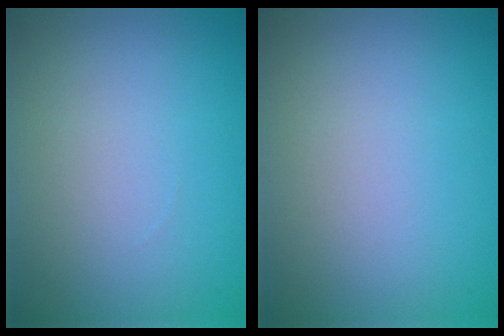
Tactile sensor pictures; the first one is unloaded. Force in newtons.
{"total": 0.0}